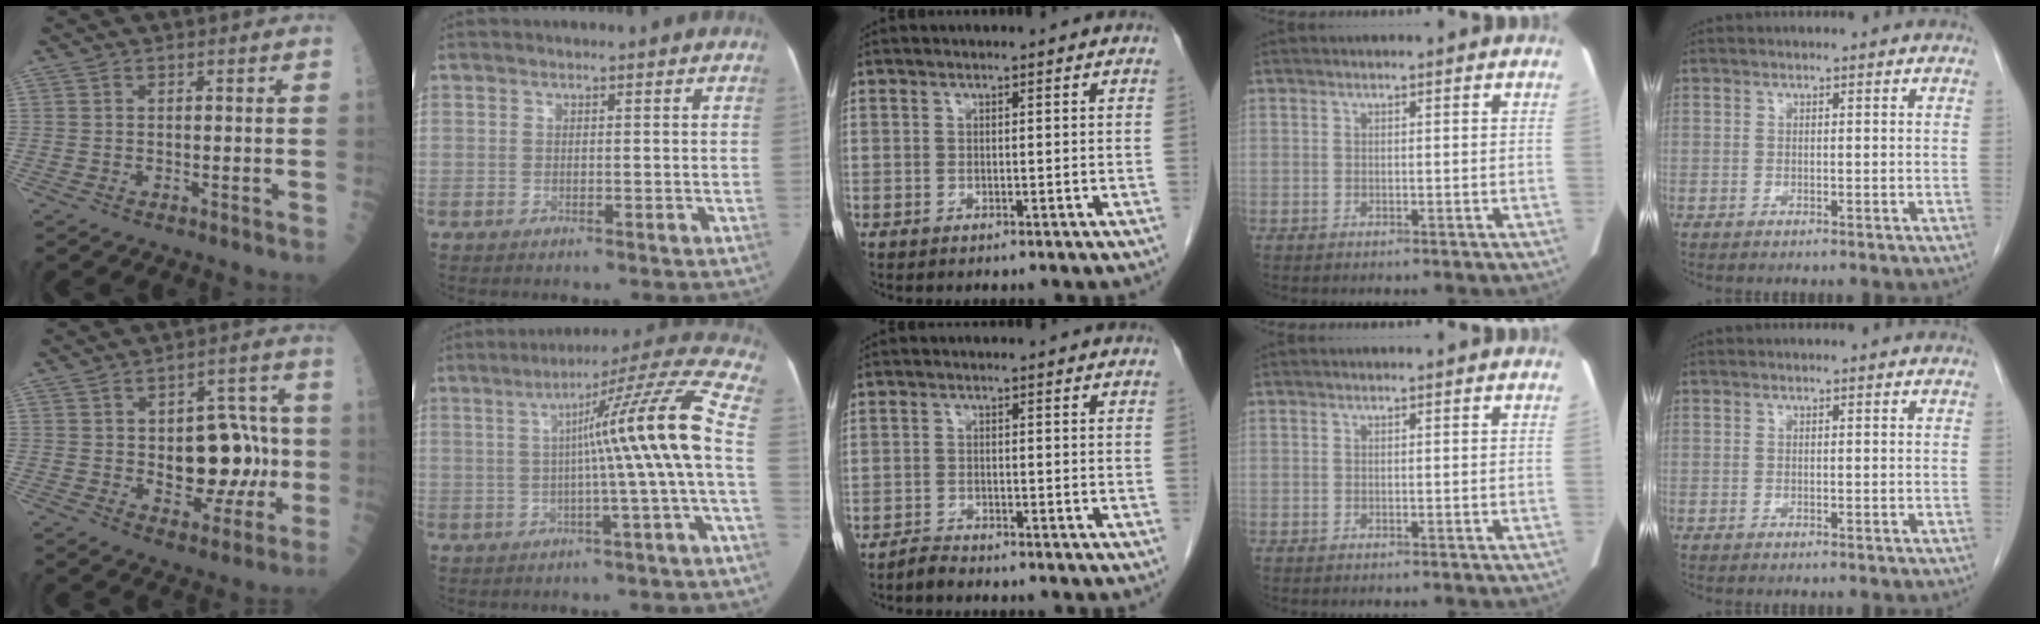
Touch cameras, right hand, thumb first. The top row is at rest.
{"thumb": {"total": 14.2, "force": [-0.8, 8.5, 11.4], "torque": [-0.104, 0.028, 0.000]}, "index": {"total": 14.5, "force": [-0.5, -2.1, 14.4], "torque": [-0.190, 0.024, -0.014]}, "middle": {"total": 1.5, "force": [-1.5, 0.1, 0.1], "torque": [-0.002, -0.003, -0.027]}}